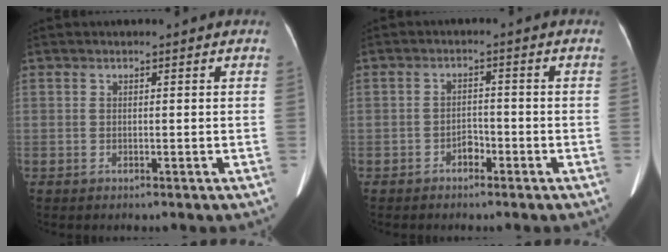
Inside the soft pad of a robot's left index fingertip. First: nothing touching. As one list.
[{"total": 2.3, "force": [-1.6, 1.2, 1.2], "torque": [-0.016, 0.005, -0.027]}]